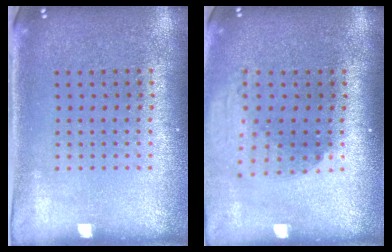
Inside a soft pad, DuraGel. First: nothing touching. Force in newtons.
{"total": 2.0, "press": 1.5, "slide": 1.3}